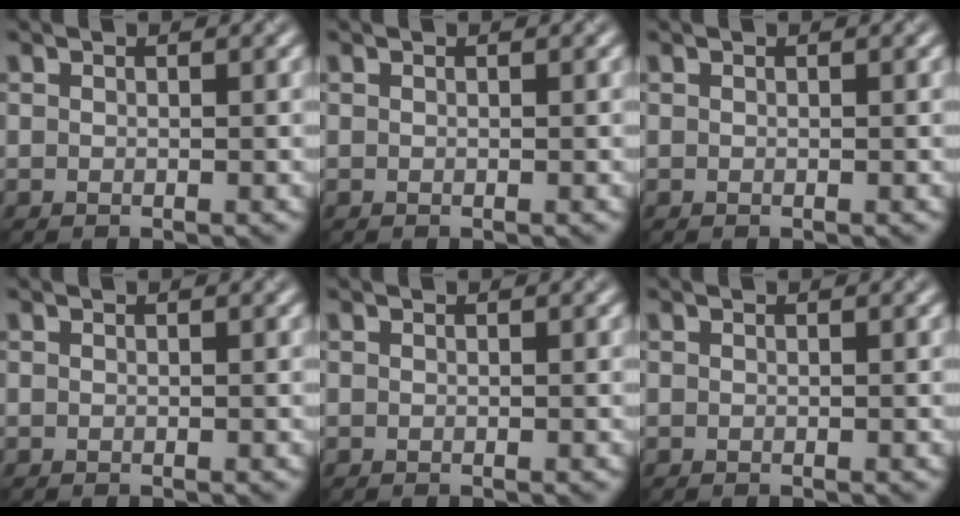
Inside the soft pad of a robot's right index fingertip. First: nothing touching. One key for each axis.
{"total": 0.0}
{"total": 0.0}
{"total": 0.0}
{"total": 0.0}
{"total": 0.0}